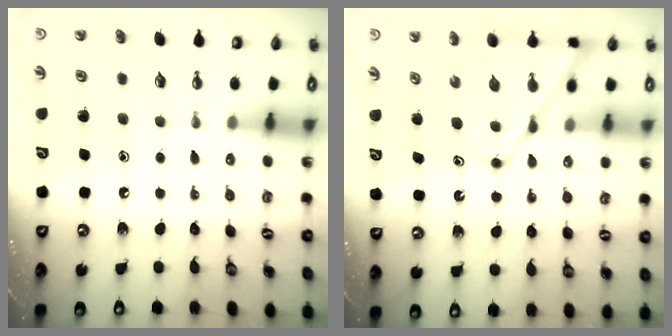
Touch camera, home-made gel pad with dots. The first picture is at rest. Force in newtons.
{"total": 10.9, "press": 10.8, "slide": 1.0}